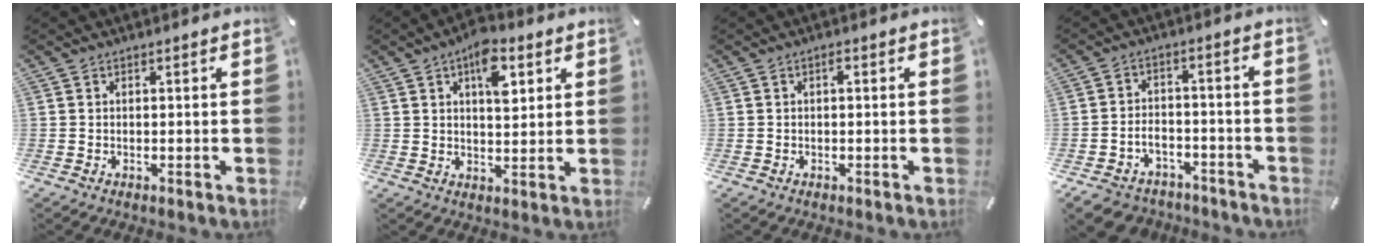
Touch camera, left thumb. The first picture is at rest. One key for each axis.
{"total": 9.5, "fx": 3.9, "fy": 5.1, "fz": 7.0, "tx": -0.087, "ty": -0.012, "tz": 0.062}
{"total": 1.1, "fx": 0.0, "fy": 0.4, "fz": 1.0, "tx": -0.021, "ty": 0.003, "tz": -0.001}
{"total": 6.9, "fx": -4.4, "fy": 4.7, "fz": 2.4, "tx": -0.052, "ty": 0.024, "tz": -0.082}